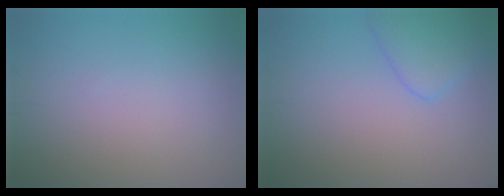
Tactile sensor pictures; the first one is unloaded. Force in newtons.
{"total": 2.9, "press": 2.9, "slide": 0.2}